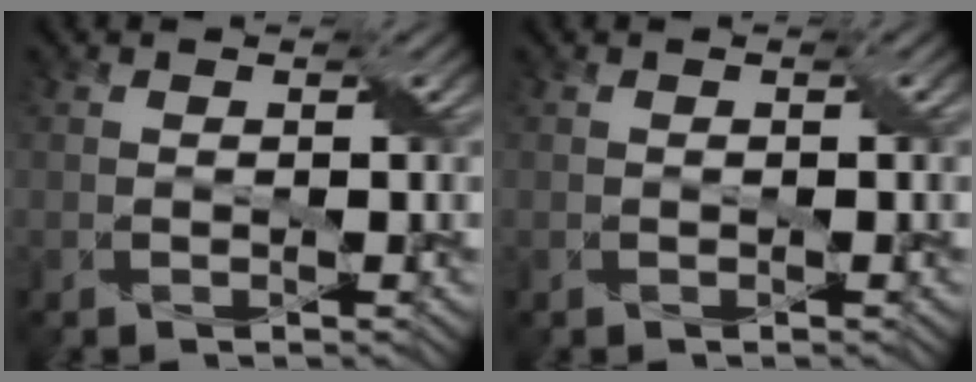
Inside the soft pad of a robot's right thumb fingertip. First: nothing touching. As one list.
[{"total": 0.0}]